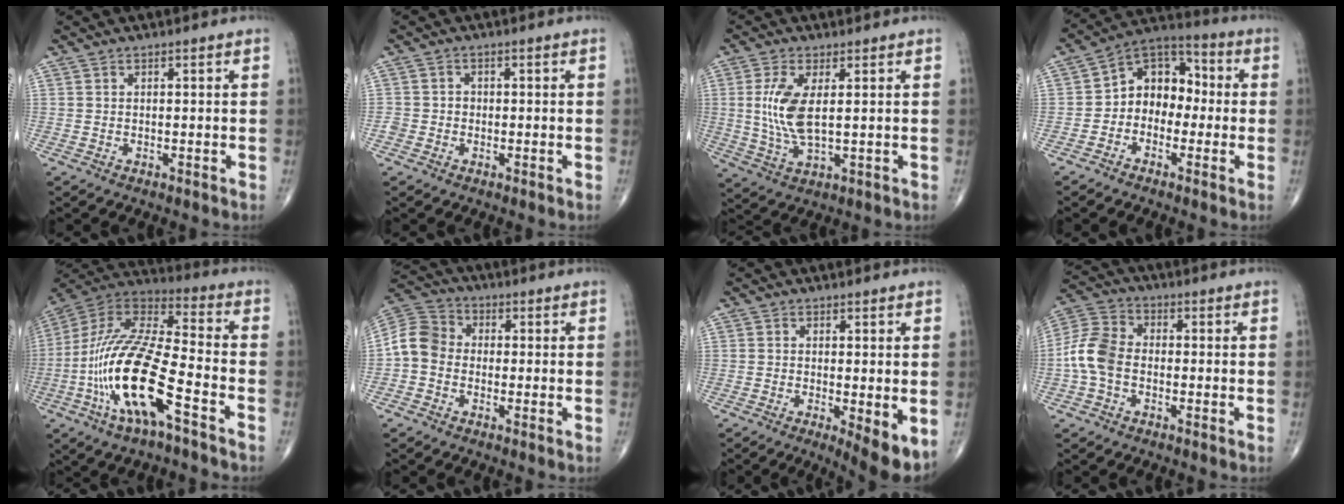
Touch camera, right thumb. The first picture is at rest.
{"total": 2.2, "force": [-0.7, 2.0, 0.4], "torque": [0.007, 0.012, -0.016]}
{"total": 8.7, "force": [1.3, 3.4, 7.9], "torque": [-0.176, -0.013, 0.031]}
{"total": 10.4, "force": [-1.1, 8.0, 6.4], "torque": [-0.057, 0.045, -0.040]}
{"total": 20.9, "force": [-7.8, 5.9, 18.5], "torque": [-0.395, 0.036, -0.142]}
{"total": 7.7, "force": [-1.2, 6.4, 4.1], "torque": [-0.065, 0.027, -0.039]}
{"total": 6.5, "force": [-1.5, 1.6, 6.2], "torque": [-0.091, -0.020, -0.022]}
{"total": 8.5, "force": [-1.6, 5.9, 5.9], "torque": [-0.121, 0.026, -0.046]}